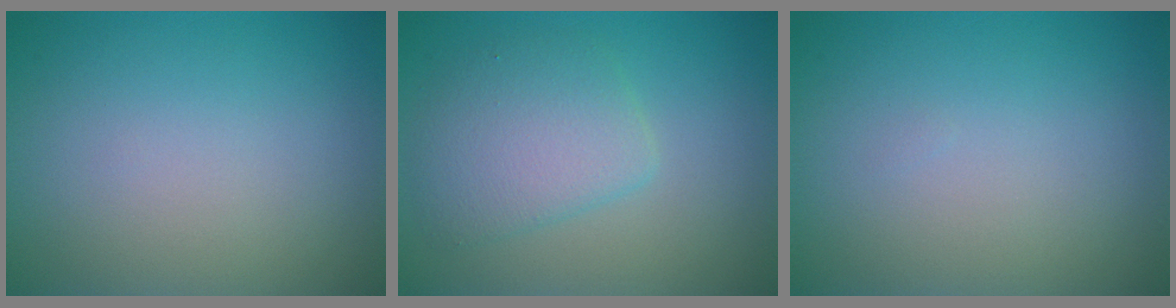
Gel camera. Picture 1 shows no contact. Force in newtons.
{"total": 3.9, "press": 3.9, "slide": 0.1}
{"total": 0.0}